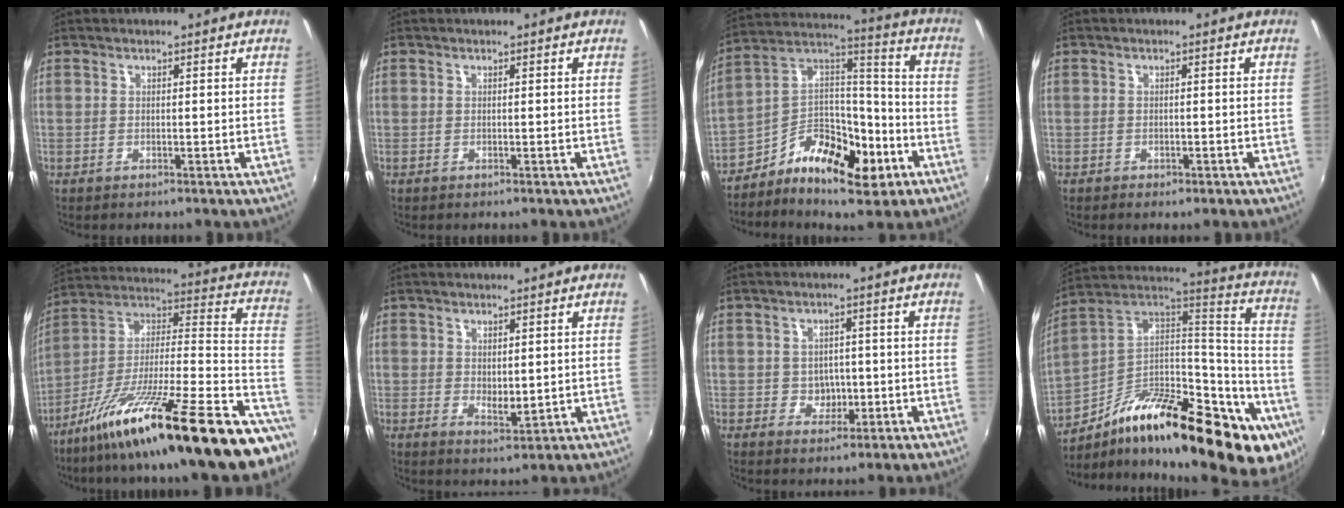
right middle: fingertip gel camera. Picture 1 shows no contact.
{"total": 0.0}
{"total": 15.9, "force": [-8.3, 7.5, 11.2], "torque": [-0.201, 0.019, -0.141]}
{"total": 1.7, "force": [-1.1, 0.9, 0.8], "torque": [-0.017, -0.007, -0.017]}
{"total": 30.6, "force": [-20.0, 4.7, 22.7], "torque": [-0.317, -0.021, -0.318]}
{"total": 2.9, "force": [0.7, 1.7, 2.2], "torque": [-0.034, -0.006, 0.015]}
{"total": 4.0, "force": [-0.7, 3.6, 1.5], "torque": [-0.025, 0.006, -0.006]}
{"total": 33.0, "force": [-17.7, 12.0, 25.2], "torque": [-0.349, 0.008, -0.275]}